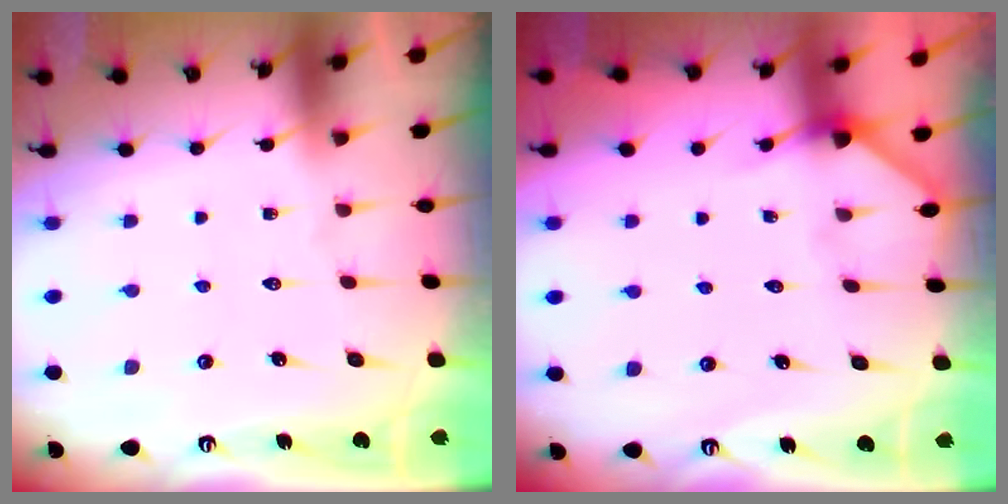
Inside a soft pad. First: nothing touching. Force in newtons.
{"total": 4.4, "press": 4.3, "slide": 0.5}